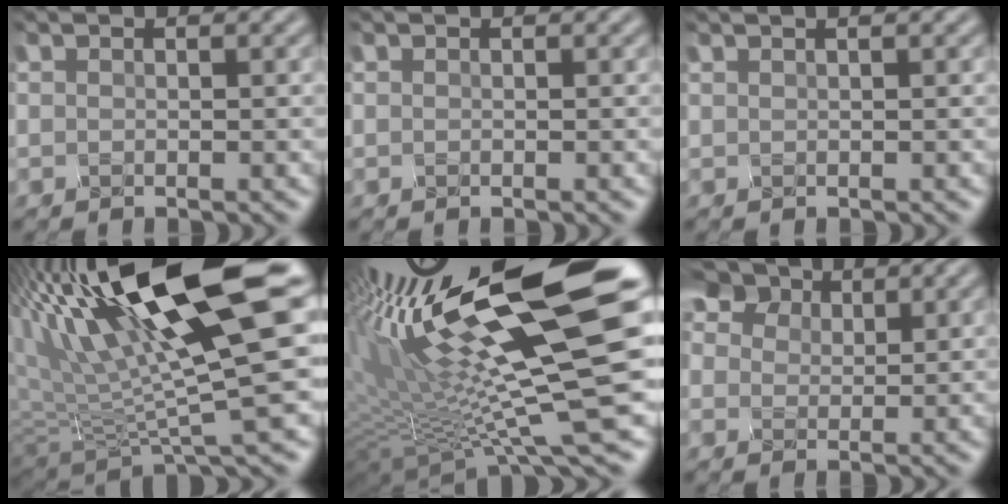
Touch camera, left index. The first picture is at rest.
{"total": 0.0}
{"total": 1.5, "force": [0.9, 0.6, 1.0], "torque": [-0.005, 0.017, 0.000]}
{"total": 14.1, "force": [3.4, 3.0, 13.3], "torque": [-0.251, 0.003, 0.069]}
{"total": 17.5, "force": [2.7, 3.2, 17.0], "torque": [-0.298, -0.007, 0.055]}
{"total": 7.1, "force": [4.7, 4.4, 3.0], "torque": [-0.110, -0.001, 0.093]}